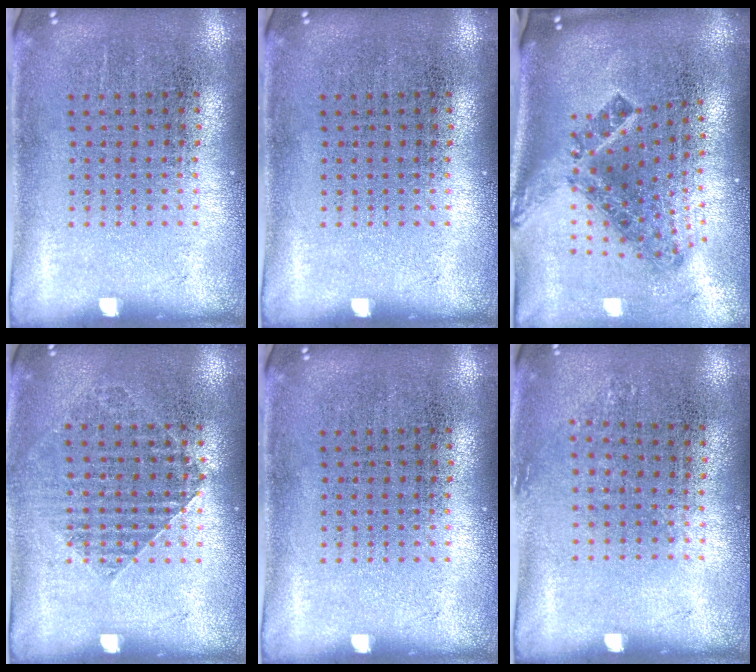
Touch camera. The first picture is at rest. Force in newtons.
{"total": 0.0}
{"total": 2.1, "press": 1.3, "slide": 1.6}
{"total": 1.0, "press": 1.0, "slide": 0.2}
{"total": 0.0}
{"total": 0.8, "press": 0.7, "slide": 0.4}